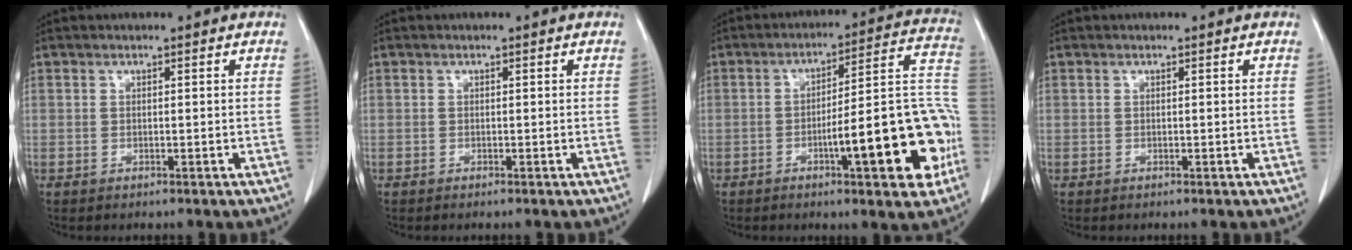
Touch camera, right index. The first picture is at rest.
{"total": 0.0}
{"total": 17.9, "force": [-5.7, 2.9, 16.7], "torque": [-0.184, 0.031, -0.074]}
{"total": 0.0}